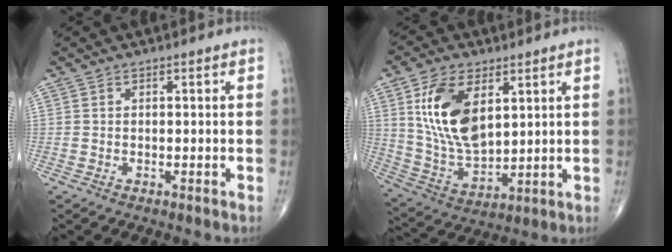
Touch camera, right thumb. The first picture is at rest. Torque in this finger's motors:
{"motor_torque": [0.34, 2.43, 1.58, 0.74, 0.45]}